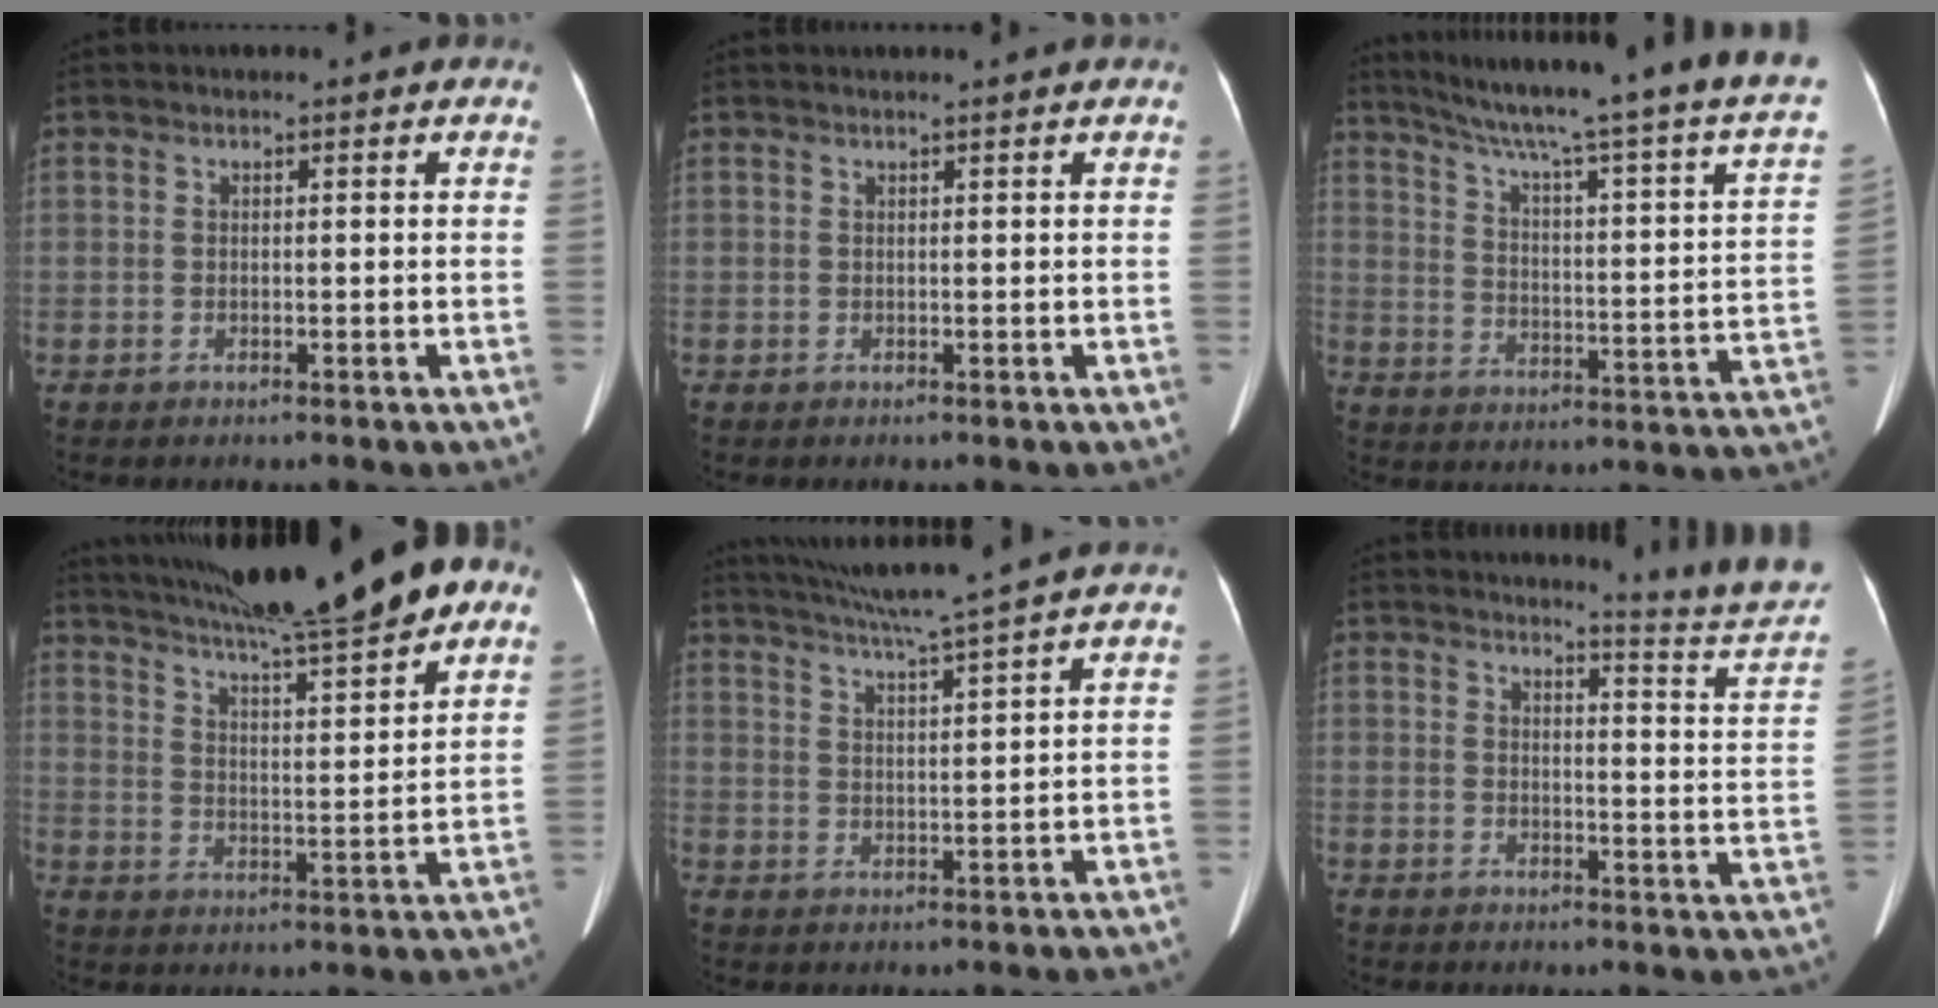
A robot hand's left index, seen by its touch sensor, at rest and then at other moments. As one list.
[{"total": 1.6, "force": [1.4, -0.5, 0.7], "torque": [-0.015, 0.009, 0.025]}, {"total": 29.3, "force": [24.1, -0.4, 16.7], "torque": [-0.253, -0.059, 0.311]}, {"total": 21.0, "force": [16.5, 0.8, 13.0], "torque": [-0.218, 0.014, 0.243]}, {"total": 10.3, "force": [8.8, -2.1, 4.9], "torque": [-0.086, 0.001, 0.138]}, {"total": 11.9, "force": [11.6, -1.8, 2.2], "torque": [-0.030, -0.100, 0.121]}]